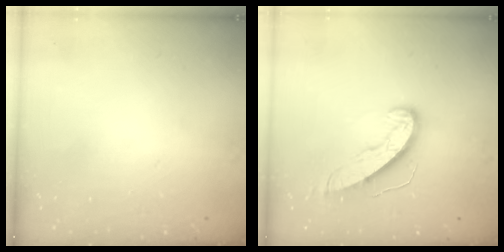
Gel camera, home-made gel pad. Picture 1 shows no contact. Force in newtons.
{"total": 9.3, "press": 9.3, "slide": 0.3}